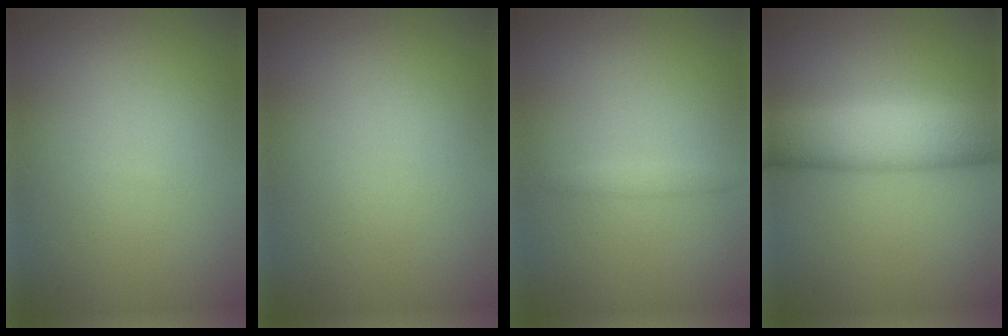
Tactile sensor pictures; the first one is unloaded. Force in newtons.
{"total": 0.0}
{"total": 0.9, "press": 0.9, "slide": 0.1}
{"total": 7.2, "press": 7.2, "slide": 0.2}